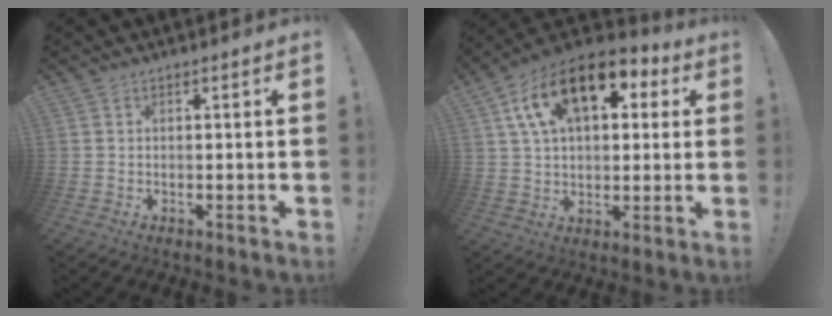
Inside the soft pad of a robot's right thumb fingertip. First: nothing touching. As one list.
[{"total": 18.3, "force": [7.9, 10.3, 12.9], "torque": [-0.211, -0.021, 0.141]}]